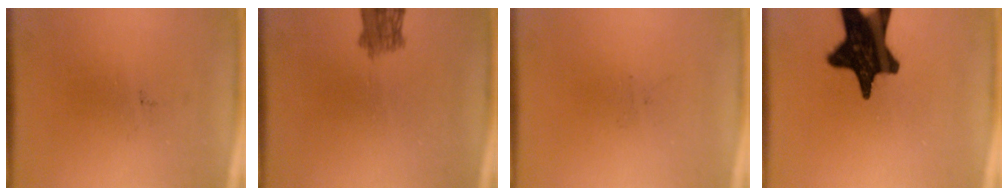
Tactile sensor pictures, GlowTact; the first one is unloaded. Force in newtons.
{"total": 3.5}
{"total": 0.0}
{"total": 18.1}